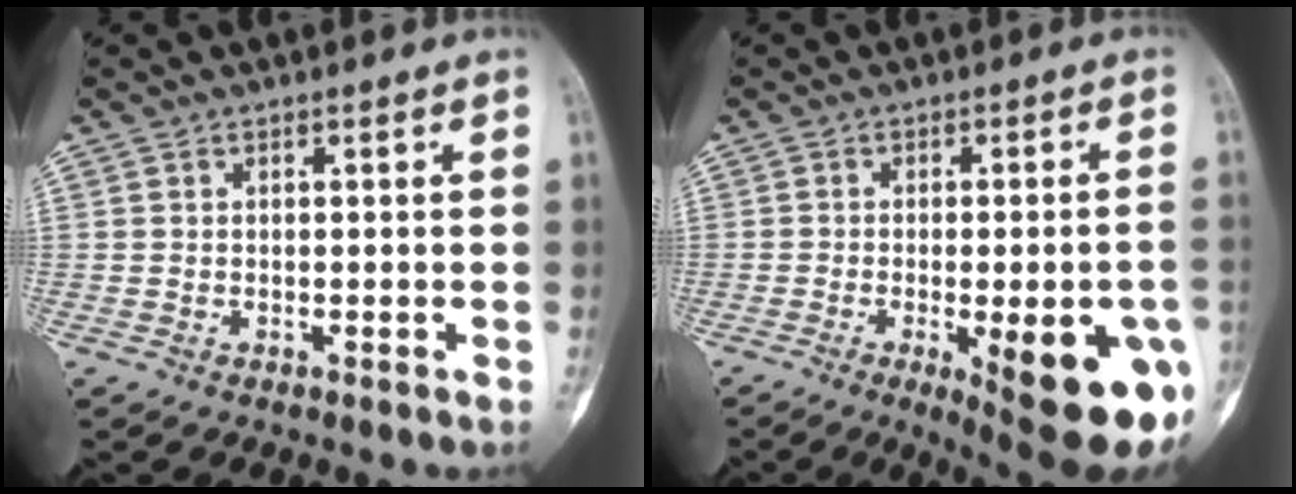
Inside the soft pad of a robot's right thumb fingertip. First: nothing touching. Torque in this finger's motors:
{"motor_torque": [0.28, 0.98, 1.07, -0.94, 0.15]}